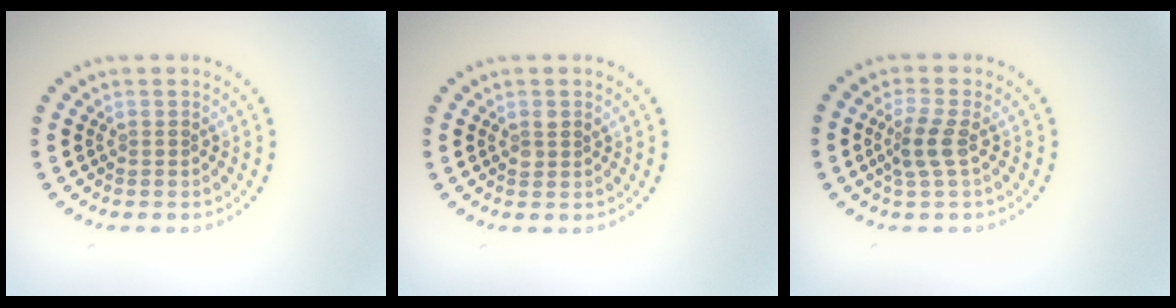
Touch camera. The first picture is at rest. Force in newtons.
{"total": 1.0, "press": 0.9, "slide": 0.3}
{"total": 2.3, "press": 2.0, "slide": 1.1}